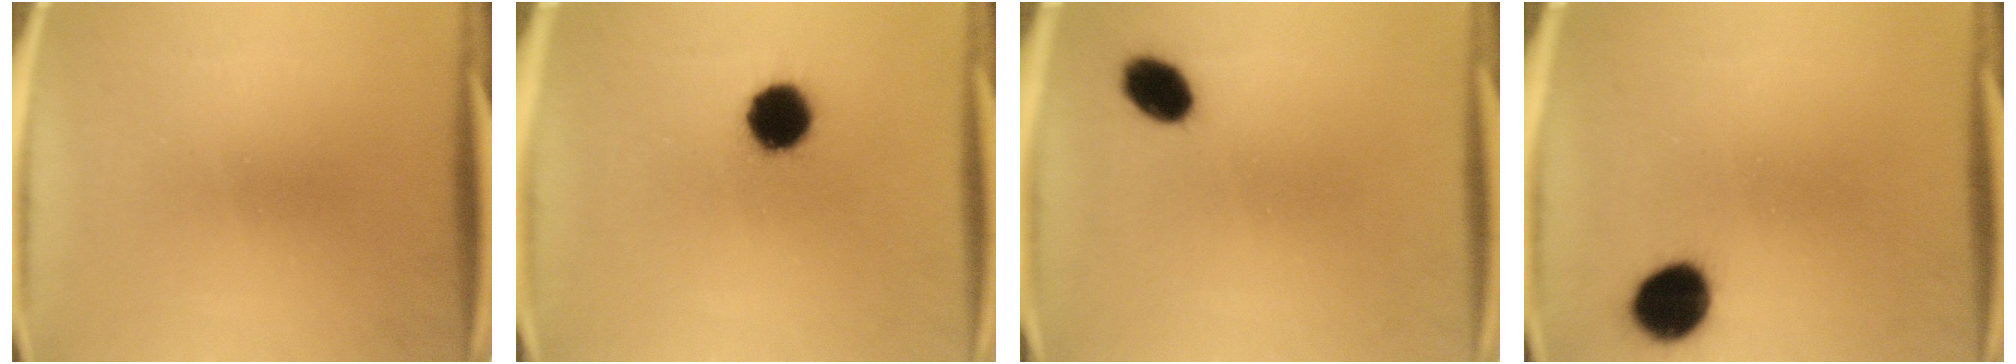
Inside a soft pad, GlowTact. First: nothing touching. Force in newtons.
{"total": 9.3}
{"total": 6.2}
{"total": 9.1}